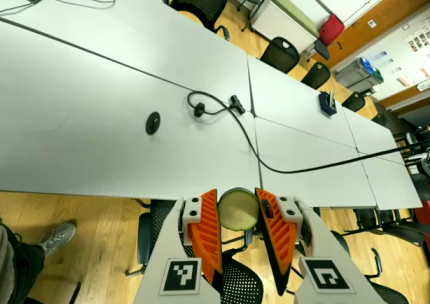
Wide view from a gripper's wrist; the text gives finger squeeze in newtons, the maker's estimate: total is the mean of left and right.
{"total": 10.5, "left": 11.0, "right": 9.9}